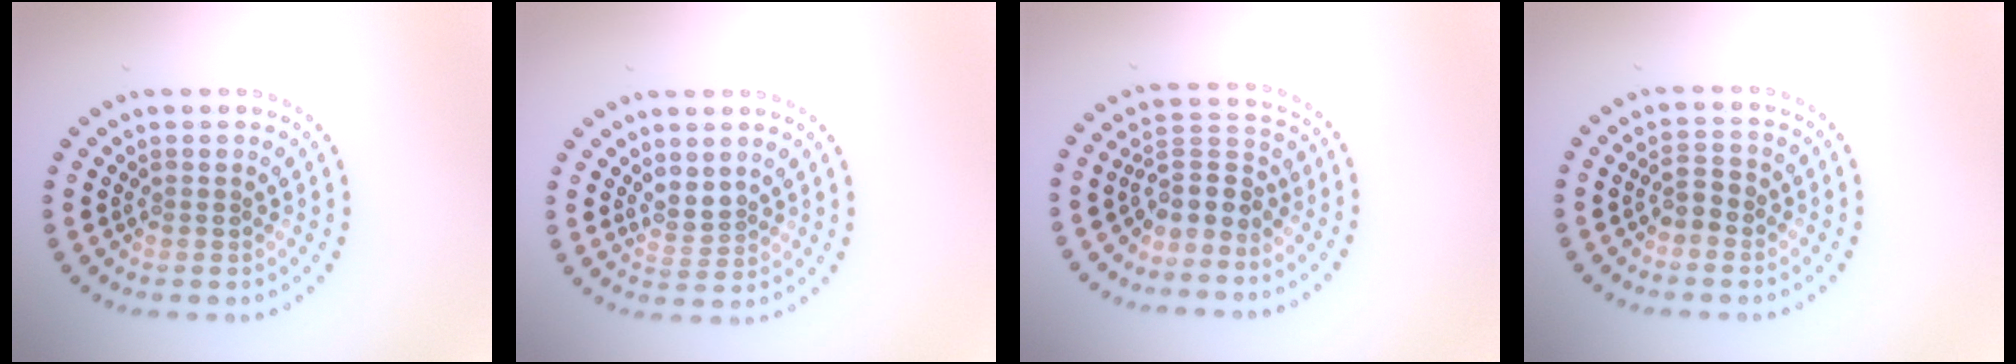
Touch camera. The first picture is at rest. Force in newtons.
{"total": 1.8, "press": 1.4, "slide": 1.0}
{"total": 3.0, "press": 2.3, "slide": 1.9}
{"total": 1.8, "press": 1.6, "slide": 0.7}